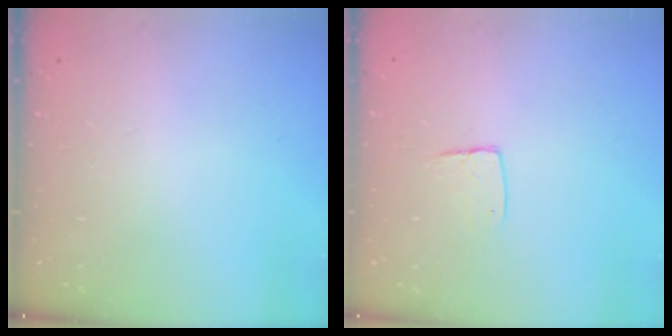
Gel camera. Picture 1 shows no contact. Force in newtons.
{"total": 5.9, "press": 5.9, "slide": 0.4}